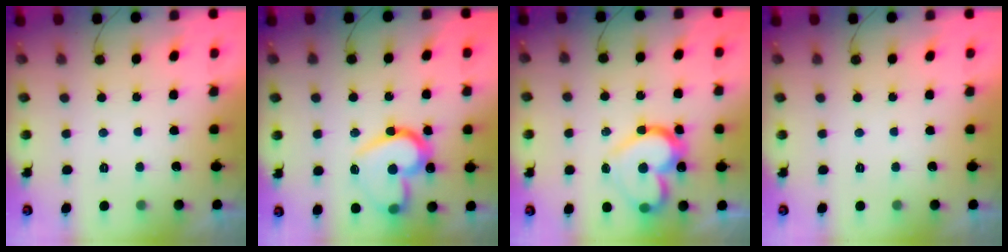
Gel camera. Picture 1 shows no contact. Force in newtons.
{"total": 19.2, "press": 19.1, "slide": 2.7}
{"total": 18.2, "press": 18.2, "slide": 1.5}
{"total": 0.0}